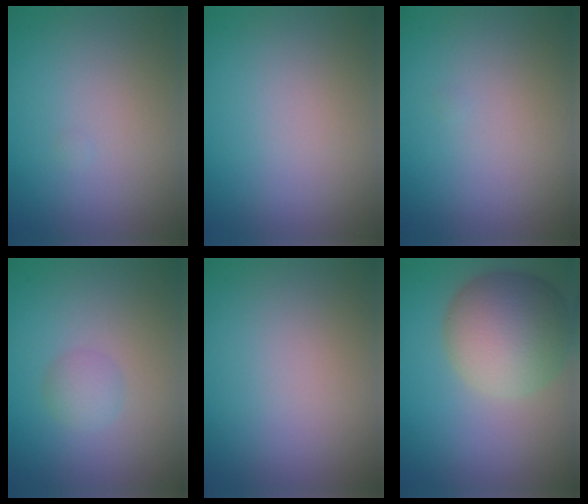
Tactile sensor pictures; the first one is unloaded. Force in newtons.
{"total": 0.0}
{"total": 0.0}
{"total": 1.7, "press": 1.7, "slide": 0.1}
{"total": 0.0}
{"total": 9.3, "press": 9.3, "slide": 0.4}